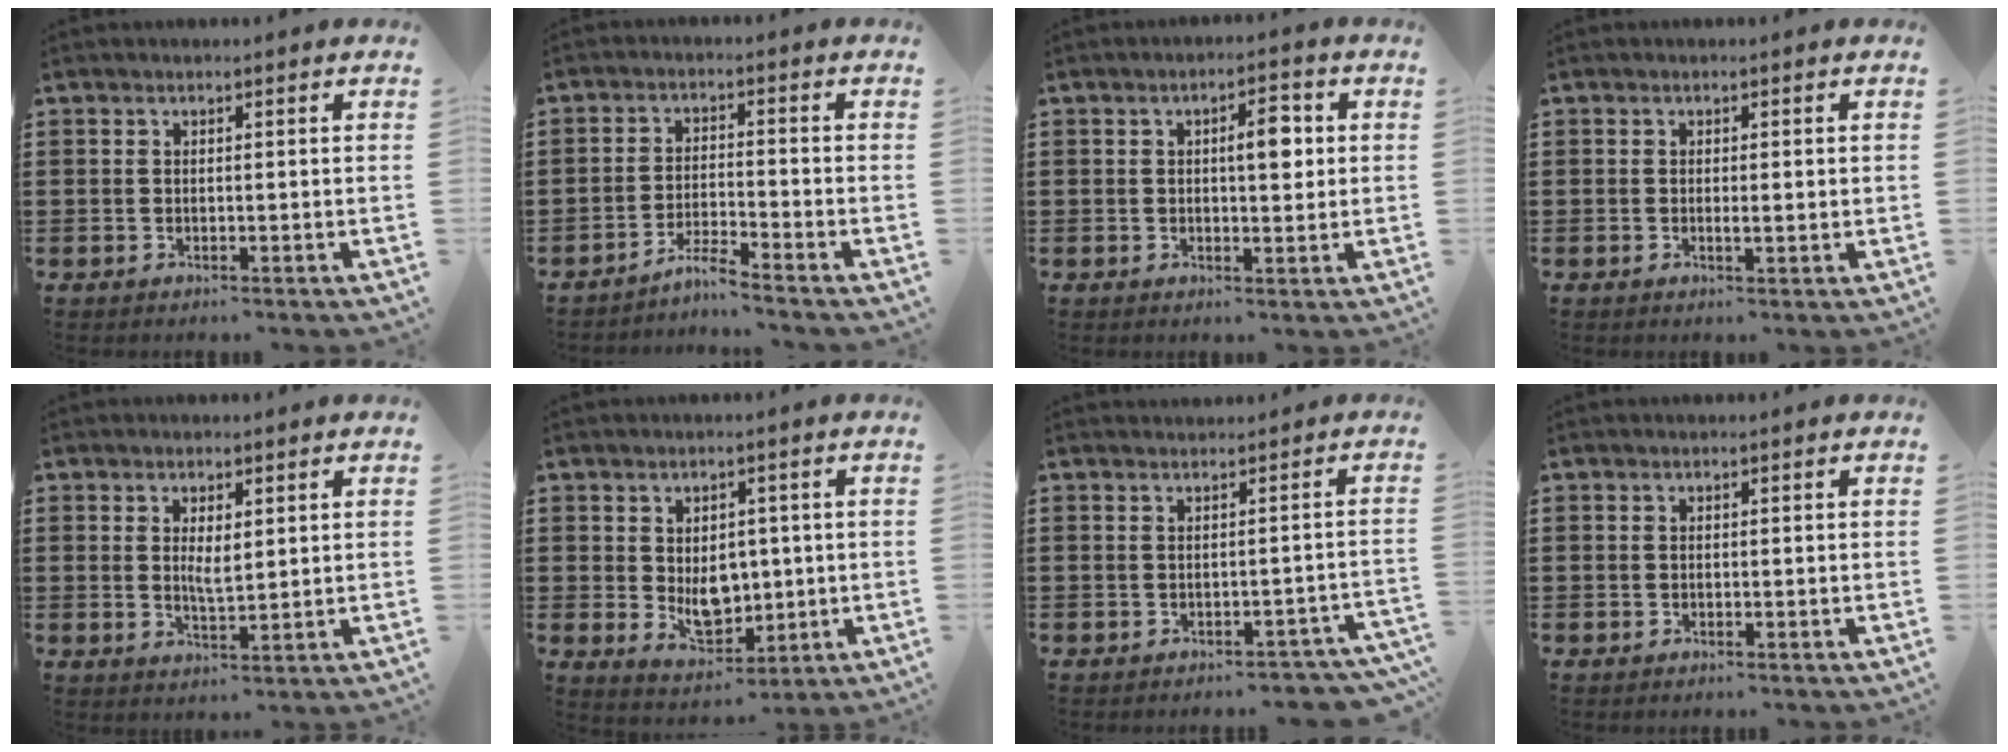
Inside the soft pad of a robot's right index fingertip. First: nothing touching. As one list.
[{"total": 3.3, "force": [-3.1, -0.5, 0.9], "torque": [-0.026, -0.004, -0.065]}, {"total": 4.6, "force": [0.8, 1.6, 4.2], "torque": [-0.067, 0.004, 0.007]}, {"total": 1.3, "force": [-0.1, 0.3, 1.2], "torque": [-0.022, 0.000, -0.001]}, {"total": 3.2, "force": [0.8, 1.1, 2.9], "torque": [-0.050, -0.002, 0.012]}, {"total": 6.2, "force": [0.1, 4.4, 4.4], "torque": [-0.055, -0.001, 0.000]}, {"total": 1.1, "force": [-1.1, 0.1, 0.4], "torque": [-0.012, -0.003, -0.021]}, {"total": 0.0}]